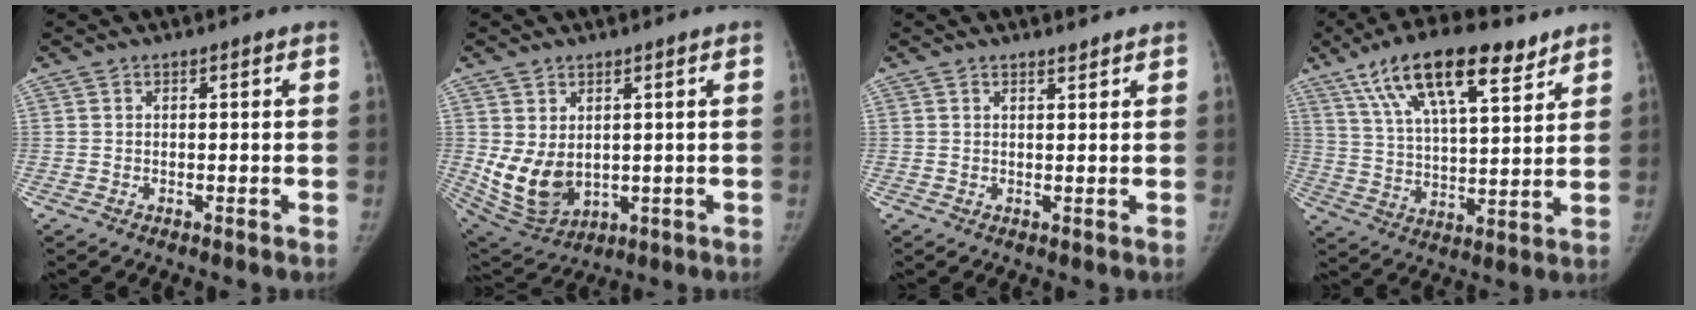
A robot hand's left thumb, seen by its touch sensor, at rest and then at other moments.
{"total": 9.9, "force": [0.8, 7.2, 6.8], "torque": [-0.117, -0.020, 0.042]}
{"total": 1.1, "force": [1.0, 0.2, 0.2], "torque": [-0.001, -0.010, 0.017]}
{"total": 18.9, "force": [11.4, 7.0, 13.4], "torque": [-0.206, -0.027, 0.201]}